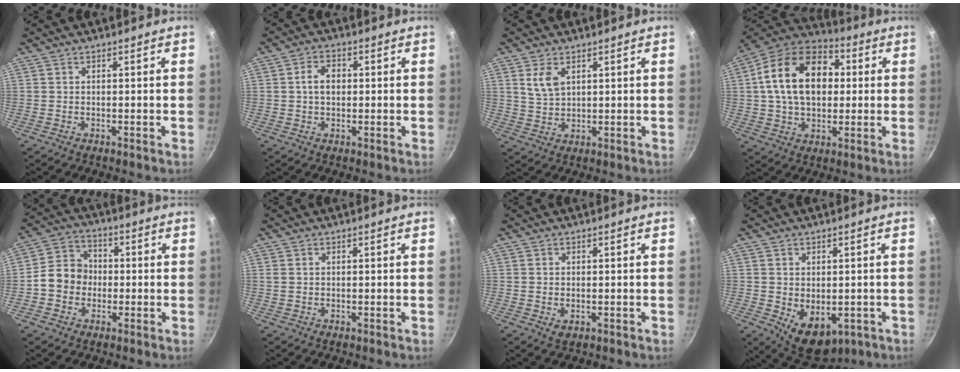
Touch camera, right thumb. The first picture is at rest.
{"total": 4.6, "force": [0.4, 3.2, 3.2], "torque": [-0.044, 0.011, 0.002]}
{"total": 5.0, "force": [2.2, 2.9, 3.5], "torque": [-0.060, -0.010, 0.048]}
{"total": 20.4, "force": [3.0, 13.9, 14.6], "torque": [-0.219, 0.027, 0.038]}
{"total": 9.0, "force": [-1.2, 7.7, 4.4], "torque": [-0.044, 0.024, -0.039]}
{"total": 0.6, "force": [0.2, 0.5, 0.3], "torque": [-0.007, 0.001, 0.005]}
{"total": 1.6, "force": [-0.2, 1.1, 1.2], "torque": [-0.021, -0.004, -0.001]}
{"total": 8.9, "force": [-1.8, 5.9, 6.3], "torque": [-0.074, -0.010, -0.005]}